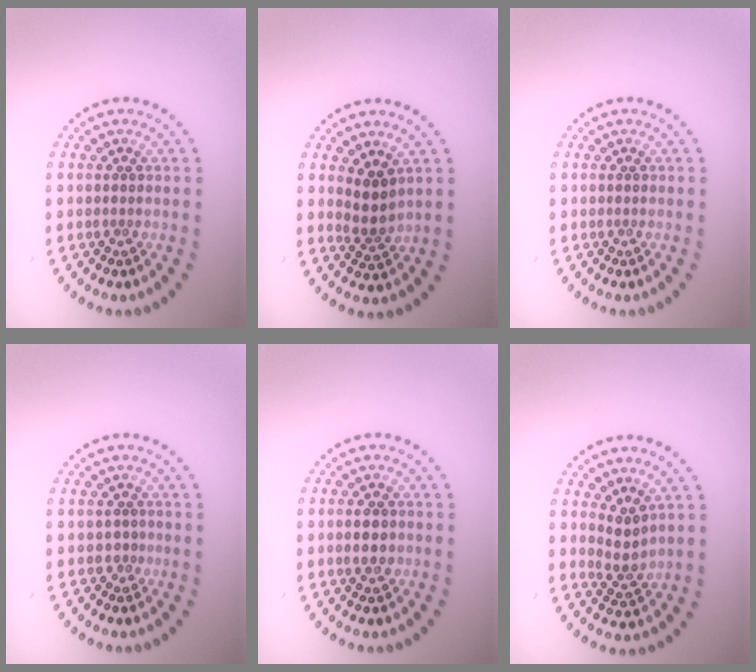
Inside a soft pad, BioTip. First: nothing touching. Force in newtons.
{"total": 2.5, "press": 1.9, "slide": 1.5}
{"total": 0.0}
{"total": 0.5, "press": 0.2, "slide": 0.5}
{"total": 1.8, "press": 1.8, "slide": 0.1}
{"total": 2.2, "press": 1.6, "slide": 1.4}